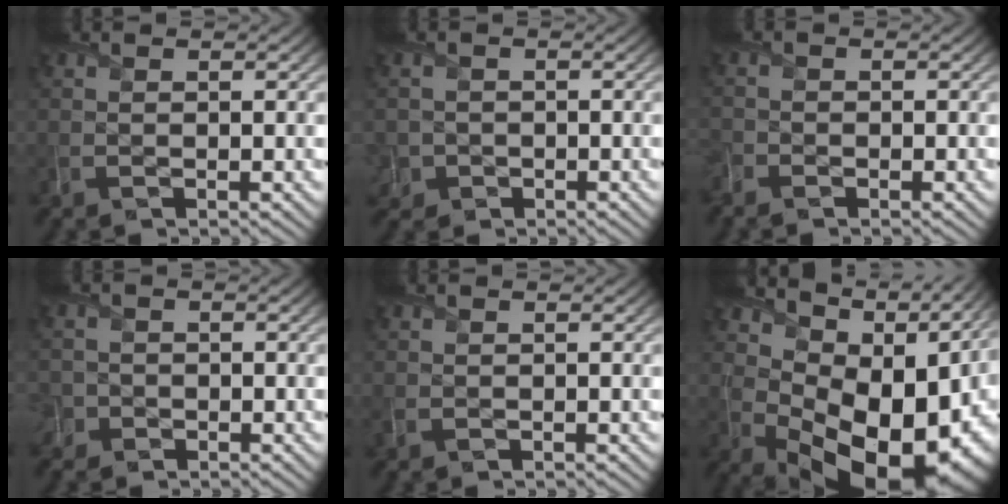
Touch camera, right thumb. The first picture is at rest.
{"total": 3.1, "force": [-1.3, 2.7, 0.9], "torque": [-0.025, -0.007, -0.030]}
{"total": 2.0, "force": [-1.8, 0.8, 0.6], "torque": [-0.016, -0.012, -0.046]}
{"total": 2.3, "force": [-1.3, 1.9, 0.4], "torque": [-0.011, -0.005, -0.031]}
{"total": 0.8, "force": [-0.4, 0.5, 0.4], "torque": [-0.016, -0.006, -0.009]}
{"total": 17.0, "force": [2.6, 10.7, 12.9], "torque": [-0.171, -0.027, 0.084]}